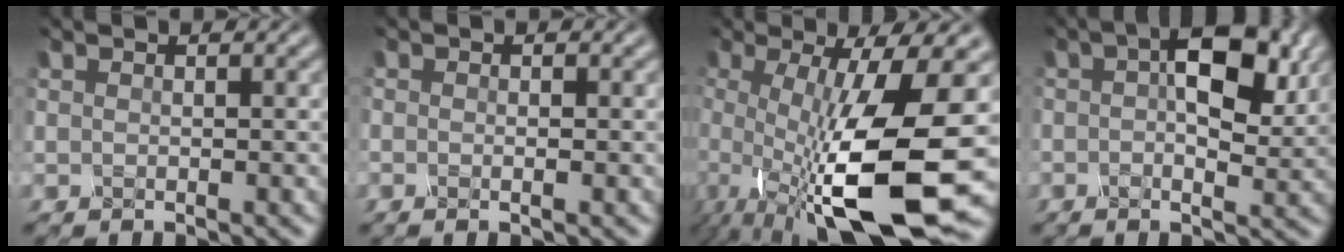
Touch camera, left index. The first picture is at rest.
{"total": 0.7, "force": [-0.3, 0.1, 0.7], "torque": [-0.009, -0.003, -0.007]}
{"total": 15.0, "force": [-3.9, 4.2, 13.8], "torque": [-0.212, -0.020, -0.062]}
{"total": 7.9, "force": [1.7, 3.9, 6.7], "torque": [-0.102, 0.007, 0.018]}